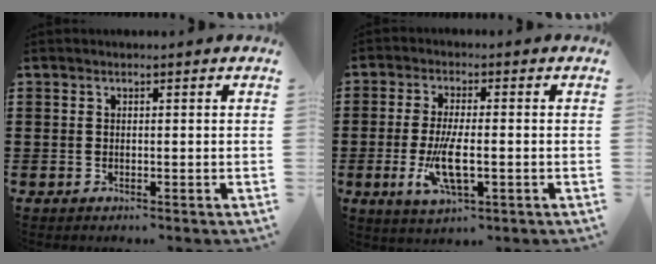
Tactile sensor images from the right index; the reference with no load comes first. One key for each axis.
{"total": 7.3, "fx": -1.8, "fy": 2.2, "fz": 6.7, "tx": -0.144, "ty": -0.014, "tz": -0.035}